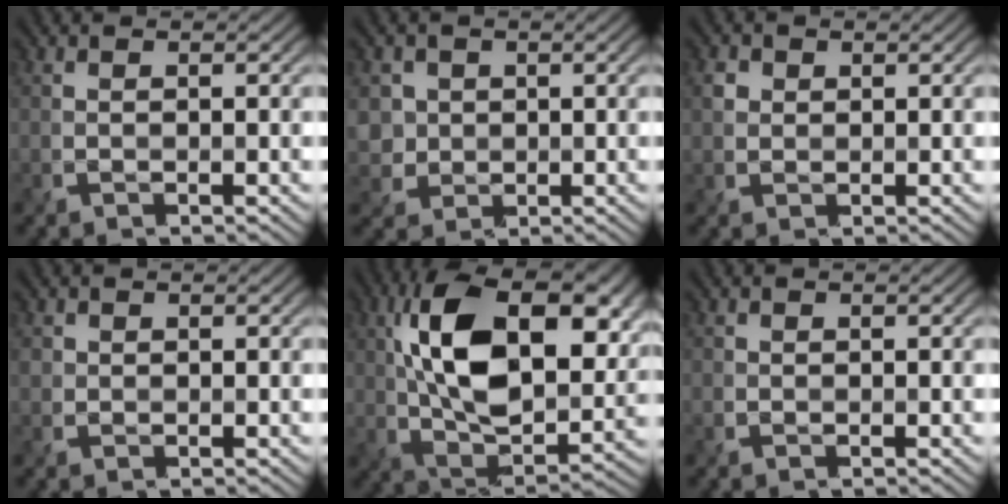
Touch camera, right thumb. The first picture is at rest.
{"total": 3.3, "force": [0.8, 3.2, 0.4], "torque": [-0.030, -0.009, 0.020]}
{"total": 1.4, "force": [0.6, 1.3, 0.1], "torque": [-0.010, -0.001, 0.012]}
{"total": 1.0, "force": [0.4, 0.9, 0.0], "torque": [-0.005, -0.004, 0.008]}
{"total": 17.5, "force": [4.3, 10.1, 13.6], "torque": [-0.261, 0.011, 0.073]}
{"total": 0.7, "force": [-0.1, 0.7, 0.2], "torque": [-0.007, -0.004, -0.001]}